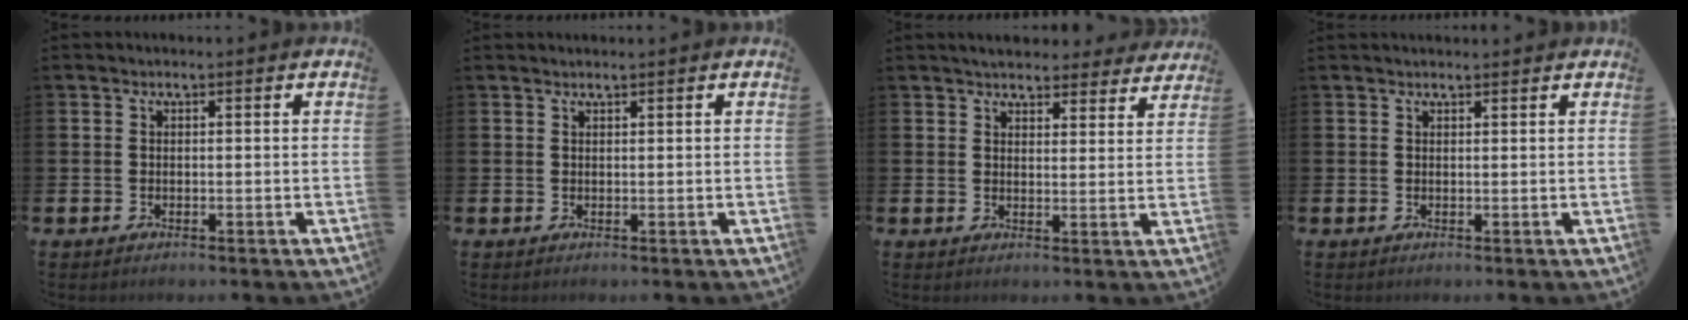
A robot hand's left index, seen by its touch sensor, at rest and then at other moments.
{"total": 0.7, "force": [0.7, 0.0, 0.0], "torque": [0.008, -0.003, 0.013]}
{"total": 4.5, "force": [4.3, 1.1, 0.5], "torque": [-0.013, -0.024, 0.075]}
{"total": 1.0, "force": [1.0, 0.1, 0.2], "torque": [0.007, -0.003, 0.015]}